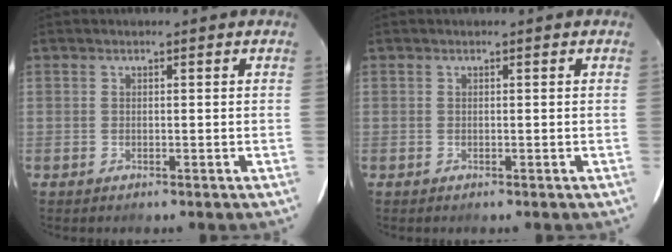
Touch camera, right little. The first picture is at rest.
{"total": 0.0}